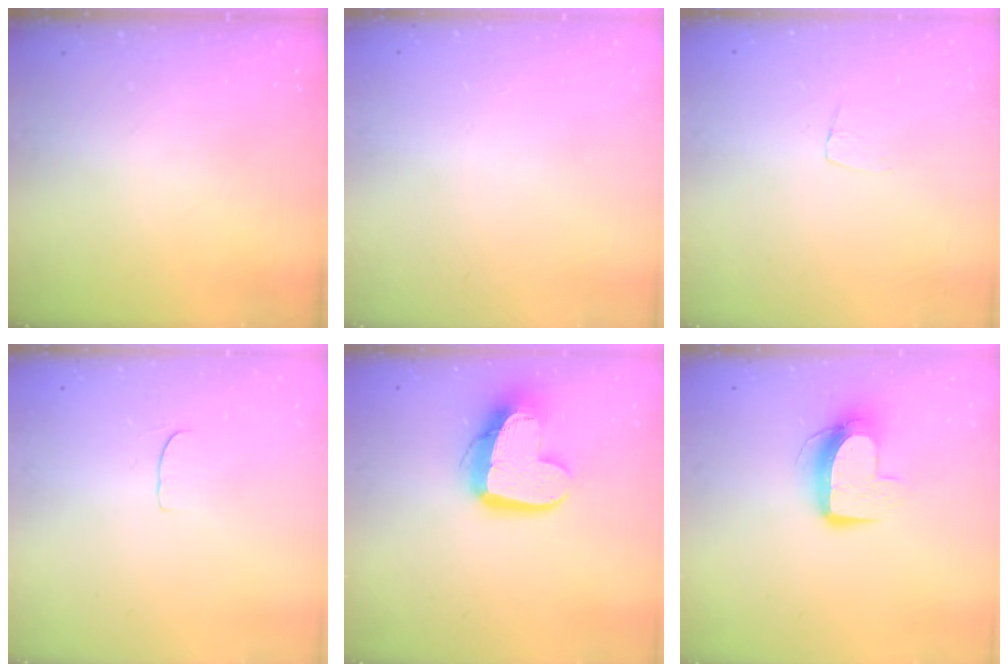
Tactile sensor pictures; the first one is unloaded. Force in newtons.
{"total": 0.0}
{"total": 3.3, "press": 3.3, "slide": 0.2}
{"total": 4.9, "press": 4.9, "slide": 0.5}
{"total": 15.4, "press": 15.4, "slide": 1.6}
{"total": 10.2, "press": 10.2, "slide": 0.6}